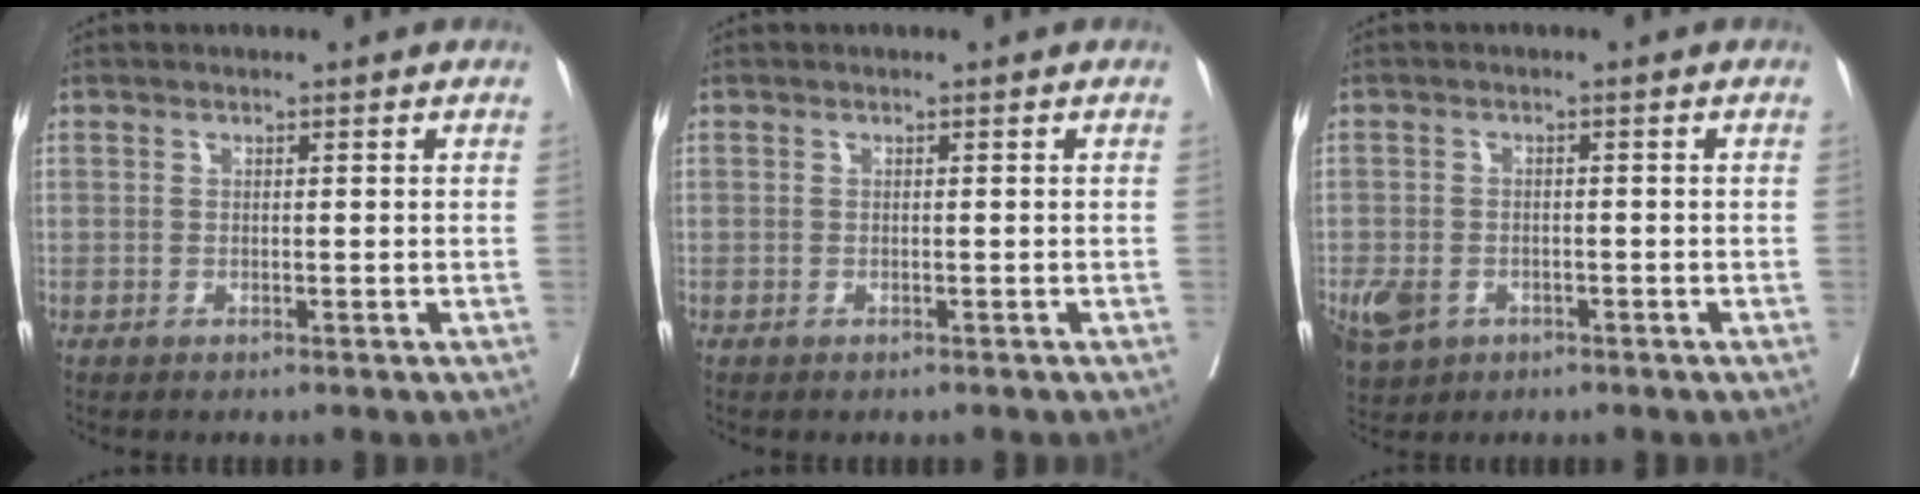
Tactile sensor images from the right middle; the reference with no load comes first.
{"total": 0.0}
{"total": 8.8, "force": [-4.1, 6.7, 3.8], "torque": [-0.106, -0.008, -0.059]}